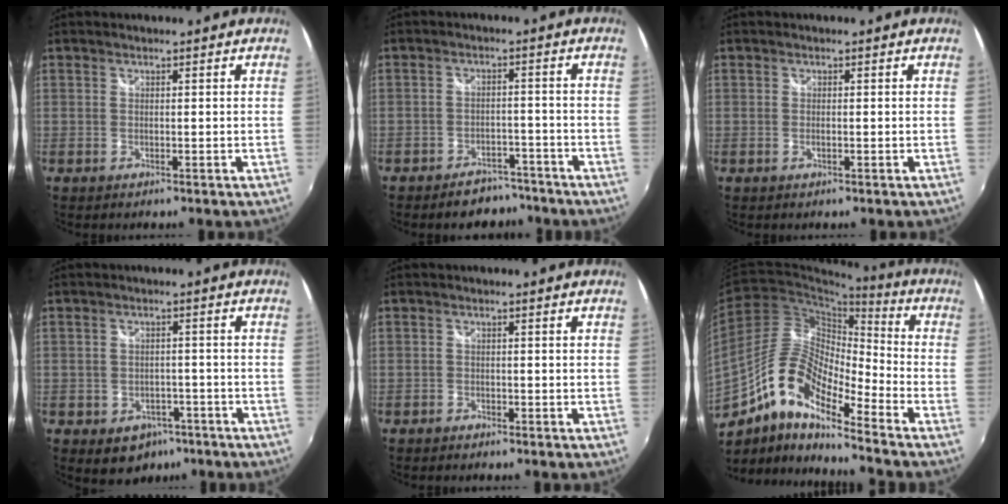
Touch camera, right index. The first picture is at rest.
{"total": 7.9, "force": [-6.7, 3.8, 1.7], "torque": [-0.041, 0.014, -0.084]}
{"total": 0.6, "force": [-0.1, 0.2, 0.6], "torque": [-0.013, 0.000, -0.003]}
{"total": 6.9, "force": [-3.9, 5.2, 2.3], "torque": [-0.050, 0.007, -0.039]}
{"total": 1.3, "force": [-1.1, 0.7, 0.2], "torque": [-0.009, -0.002, -0.020]}
{"total": 14.3, "force": [-8.7, 4.4, 10.5], "torque": [-0.190, 0.007, -0.176]}